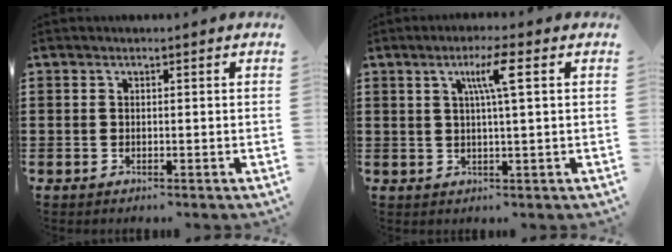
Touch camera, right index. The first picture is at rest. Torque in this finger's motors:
{"motor_torque": [0.76, -0.13, 0.20, 0.13]}